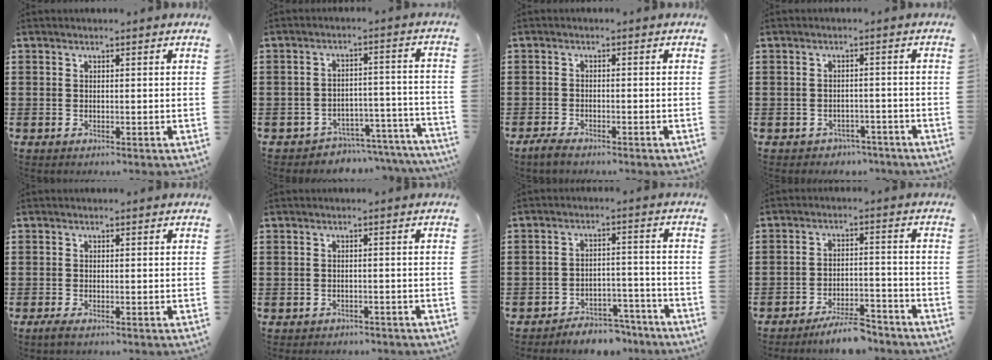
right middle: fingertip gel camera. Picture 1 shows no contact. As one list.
[{"total": 4.3, "force": [-4.3, 0.7, 0.2], "torque": [-0.013, 0.006, -0.090]}, {"total": 2.1, "force": [-1.8, 0.5, 0.8], "torque": [-0.024, -0.001, -0.037]}, {"total": 2.1, "force": [-2.0, 0.6, -0.2], "torque": [-0.006, -0.001, -0.045]}, {"total": 1.0, "force": [-0.7, 0.1, 0.7], "torque": [-0.016, -0.004, -0.014]}, {"total": 1.3, "force": [-1.2, 0.3, -0.1], "torque": [-0.005, -0.001, -0.027]}, {"total": 4.9, "force": [-4.8, 0.9, 0.4], "torque": [-0.008, 0.010, -0.097]}, {"total": 5.8, "force": [-5.3, 0.7, 2.2], "torque": [-0.041, 0.000, -0.100]}]